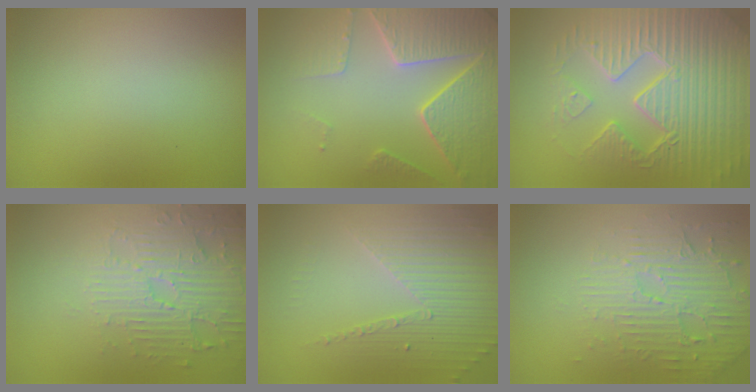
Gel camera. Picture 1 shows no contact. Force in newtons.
{"total": 7.0, "press": 5.6, "slide": 4.2}
{"total": 9.3, "press": 6.6, "slide": 6.5}
{"total": 5.0, "press": 3.9, "slide": 3.2}
{"total": 3.7, "press": 3.4, "slide": 1.6}
{"total": 4.6, "press": 3.6, "slide": 2.8}